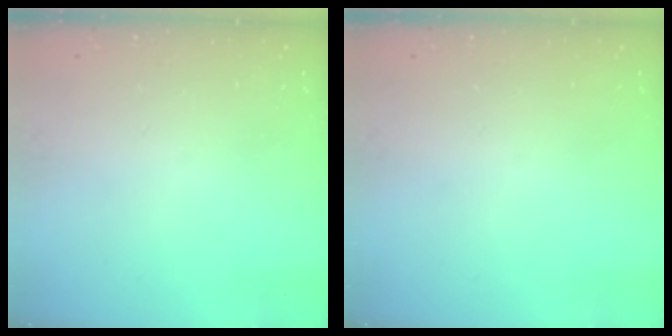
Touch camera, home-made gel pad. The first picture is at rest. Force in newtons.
{"total": 0.0}